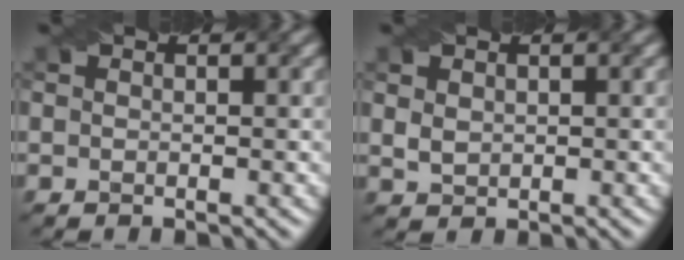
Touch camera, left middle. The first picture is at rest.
{"total": 1.4, "force": [0.5, 1.1, 0.7], "torque": [-0.017, 0.000, 0.014]}